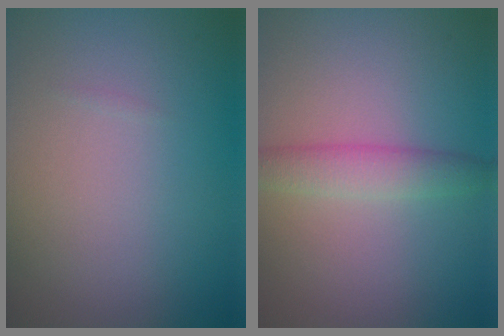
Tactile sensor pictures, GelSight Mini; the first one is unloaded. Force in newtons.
{"total": 2.6, "press": 2.6, "slide": 0.1}